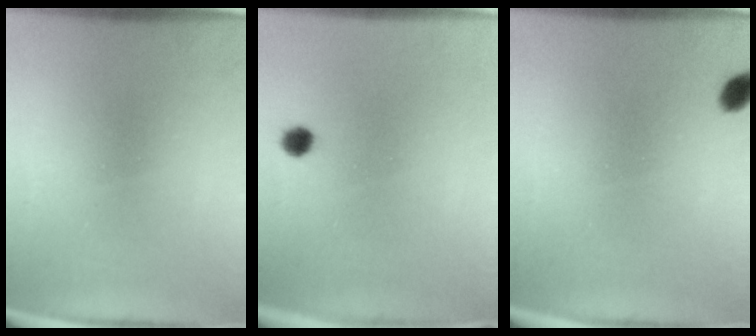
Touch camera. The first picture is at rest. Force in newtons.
{"total": 1.8}
{"total": 2.3}